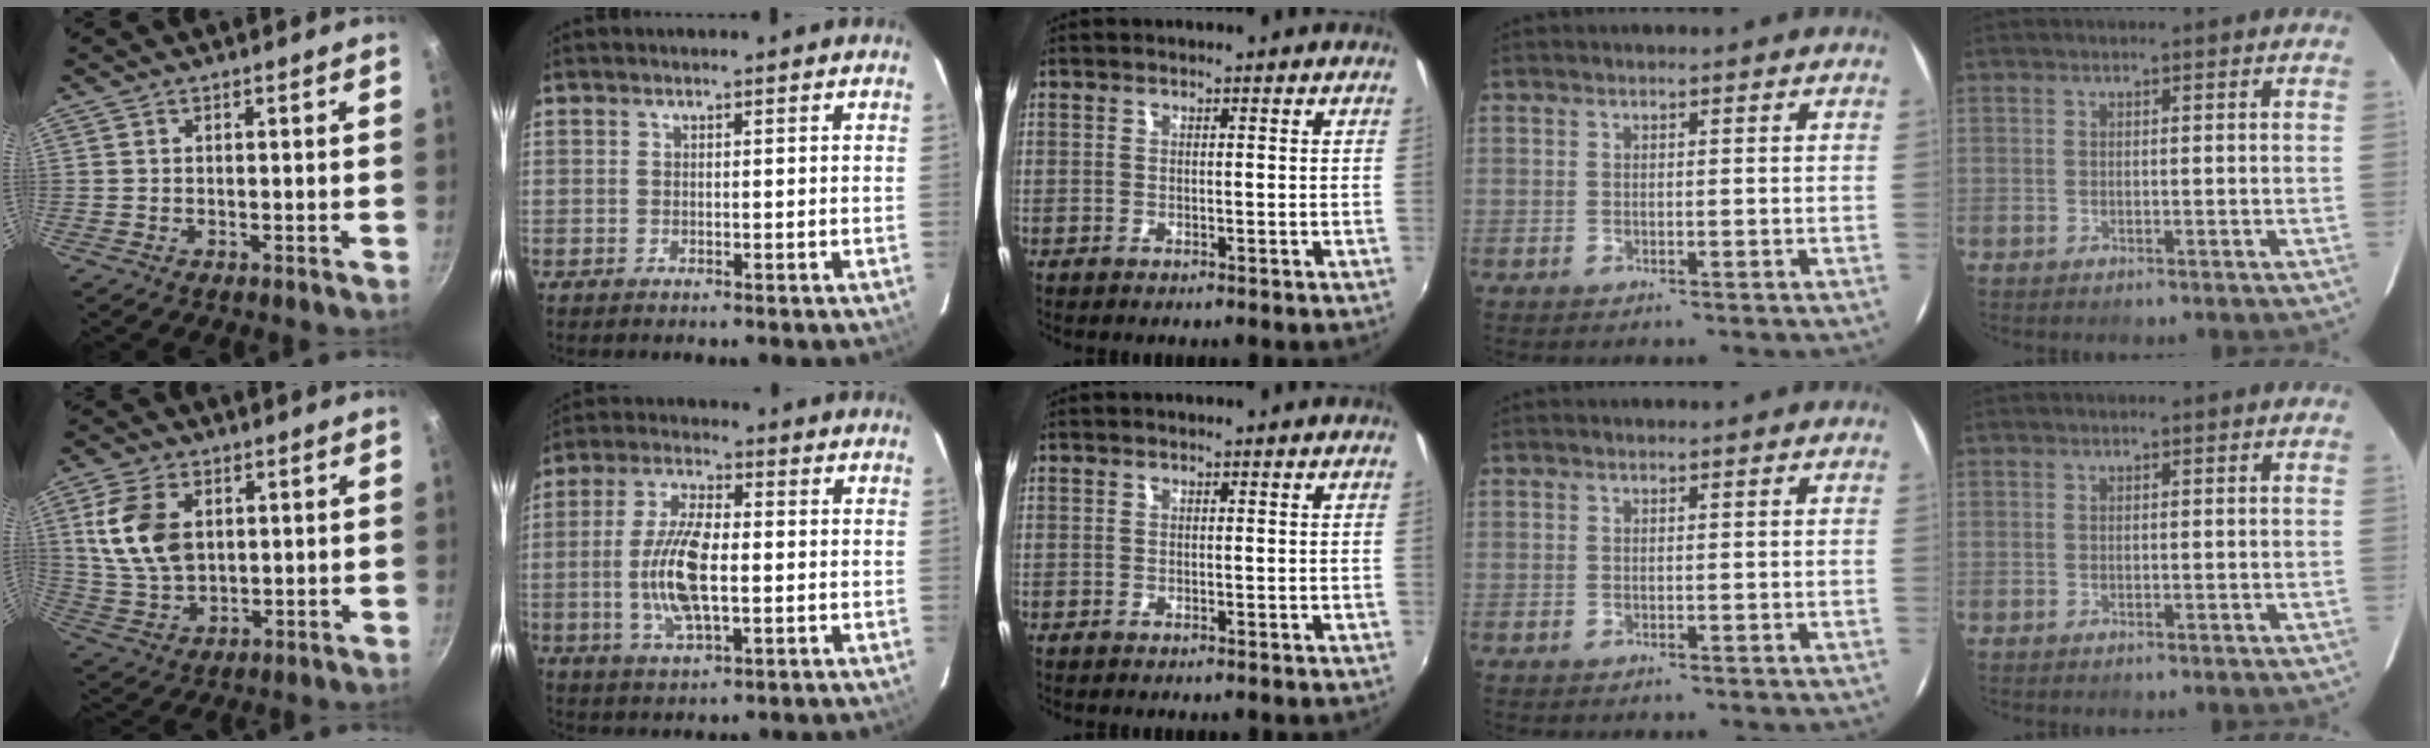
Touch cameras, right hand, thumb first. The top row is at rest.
{"thumb": {"total": 11.9, "force": [2.8, 7.8, 8.6], "torque": [-0.152, -0.014, 0.062]}, "index": {"total": 11.4, "force": [-1.3, 4.2, 10.6], "torque": [-0.214, 0.000, -0.024]}}